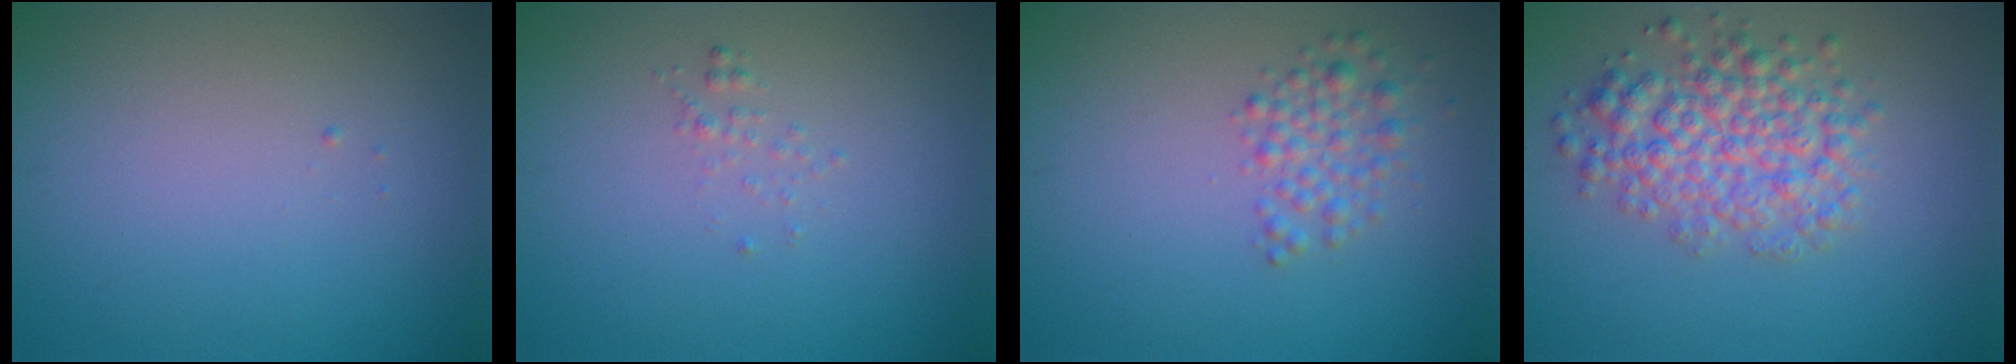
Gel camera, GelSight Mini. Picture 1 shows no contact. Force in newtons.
{"total": 0.6, "press": 0.6, "slide": 0.1}
{"total": 2.3, "press": 2.3, "slide": 0.1}
{"total": 5.1, "press": 5.1, "slide": 0.2}